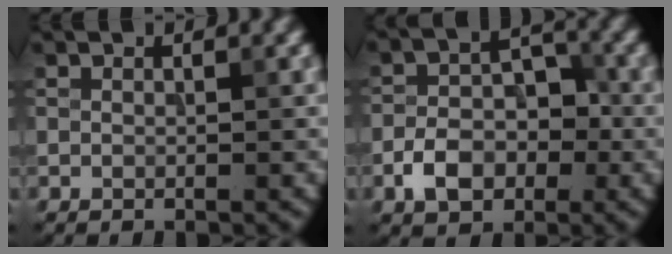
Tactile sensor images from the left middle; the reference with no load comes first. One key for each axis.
{"total": 5.0, "fx": -1.9, "fy": 3.2, "fz": 3.2, "tx": -0.047, "ty": 0.004, "tz": -0.036}